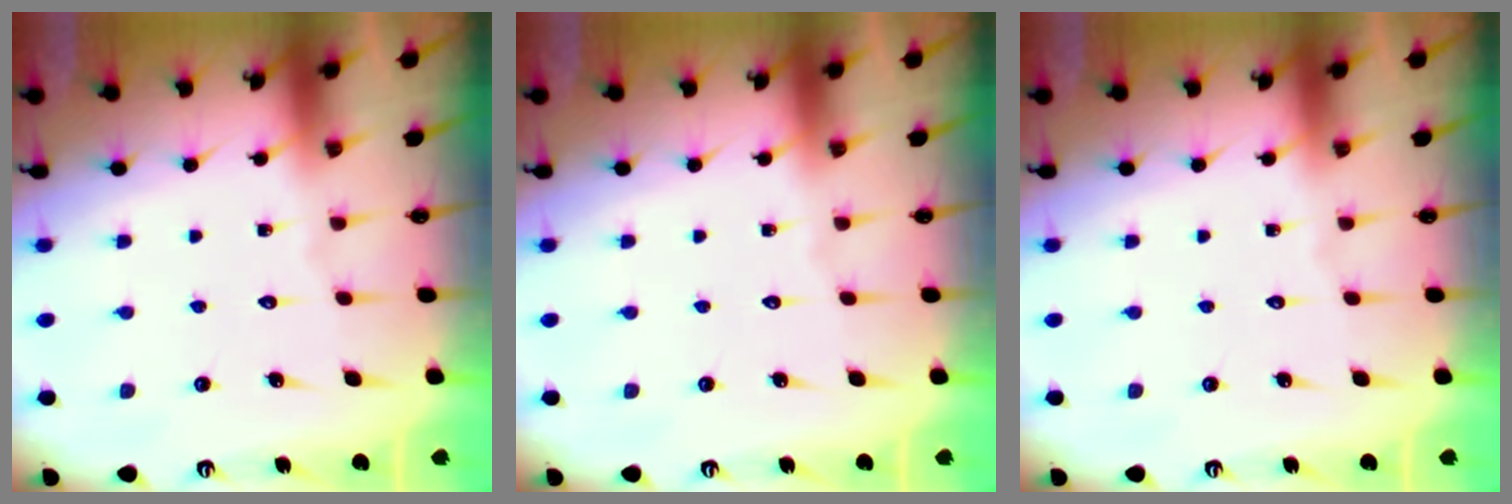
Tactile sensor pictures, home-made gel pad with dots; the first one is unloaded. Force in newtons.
{"total": 0.0}
{"total": 0.0}